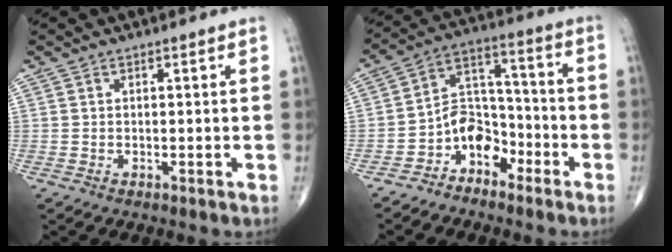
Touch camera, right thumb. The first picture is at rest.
{"total": 8.4, "force": [-5.2, 5.9, 3.2], "torque": [-0.019, 0.079, -0.104]}